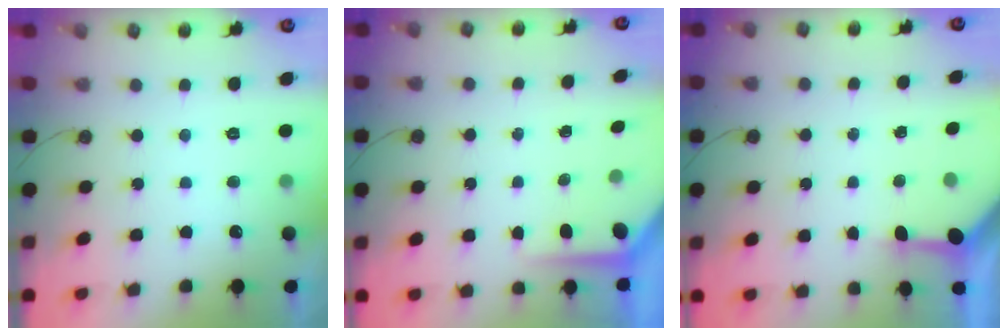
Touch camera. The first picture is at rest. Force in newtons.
{"total": 4.9, "press": 4.9, "slide": 0.3}
{"total": 3.3, "press": 3.3, "slide": 0.4}